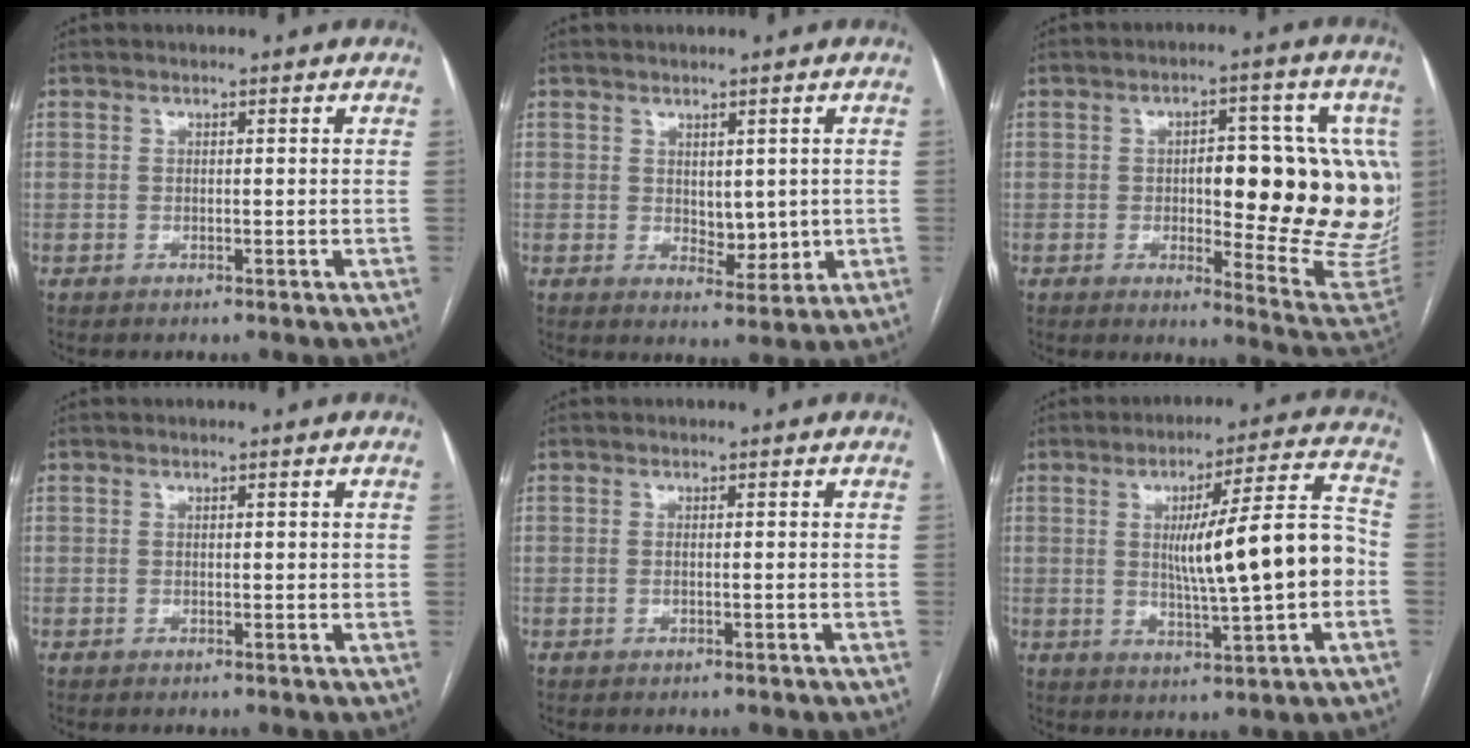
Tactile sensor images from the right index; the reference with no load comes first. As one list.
[{"total": 4.4, "force": [0.4, 2.5, 3.6], "torque": [-0.048, -0.008, 0.017]}, {"total": 20.7, "force": [1.0, 6.0, 19.7], "torque": [-0.181, 0.015, 0.025]}, {"total": 0.8, "force": [0.1, 0.3, 0.7], "torque": [-0.010, 0.000, 0.002]}, {"total": 0.9, "force": [-0.2, 0.1, 0.8], "torque": [-0.017, -0.001, 0.000]}, {"total": 14.3, "force": [-0.7, 1.0, 14.3], "torque": [-0.218, 0.015, -0.007]}]